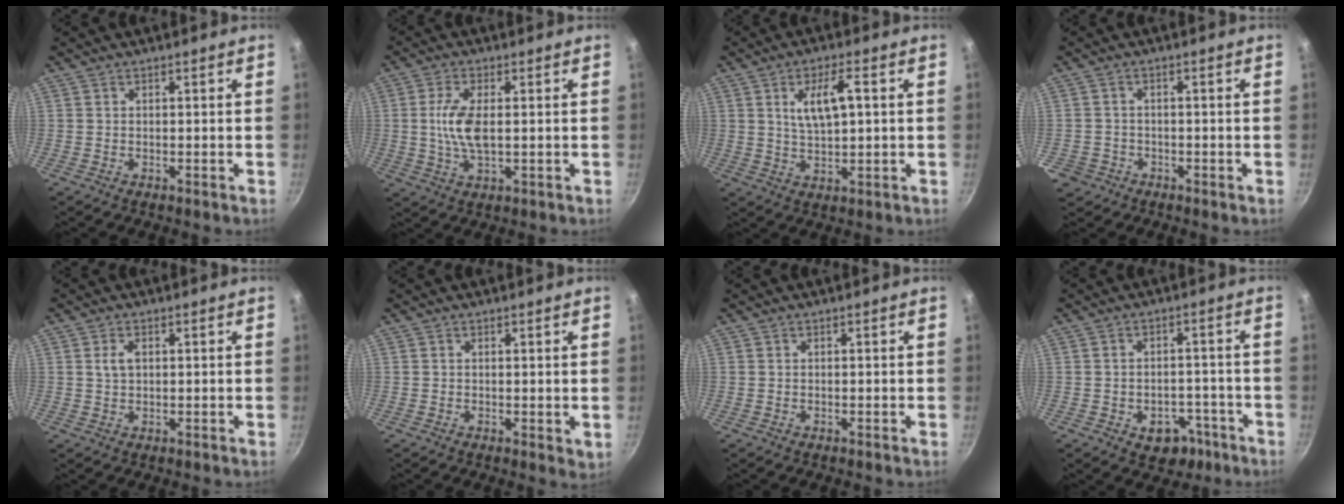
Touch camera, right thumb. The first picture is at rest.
{"total": 7.5, "force": [0.4, 3.2, 6.8], "torque": [-0.148, -0.006, 0.008]}
{"total": 7.3, "force": [1.8, 2.7, 6.5], "torque": [-0.116, -0.003, 0.035]}
{"total": 3.6, "force": [-2.0, 2.9, 0.3], "torque": [0.004, 0.011, -0.036]}
{"total": 2.5, "force": [0.6, 1.5, 1.9], "torque": [-0.035, 0.001, 0.013]}
{"total": 1.7, "force": [0.3, 0.6, 1.6], "torque": [-0.023, -0.009, 0.004]}
{"total": 0.0}
{"total": 6.9, "force": [-3.4, 4.9, 3.4], "torque": [-0.023, 0.034, -0.042]}